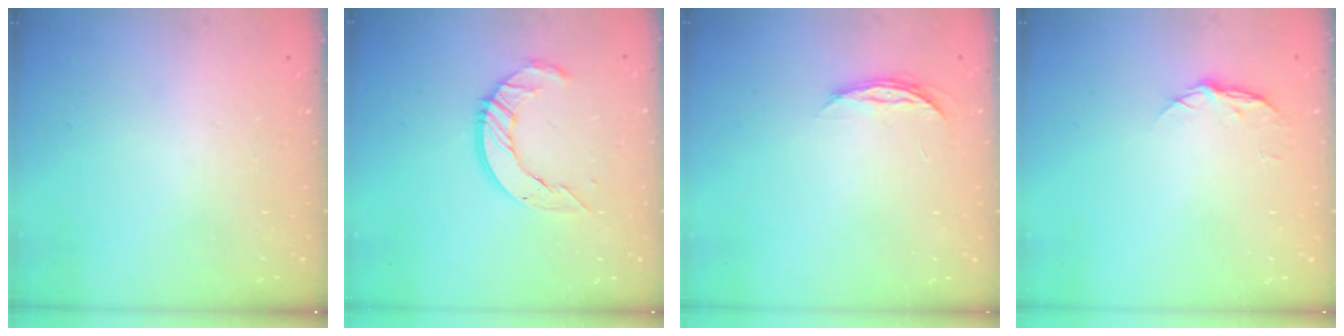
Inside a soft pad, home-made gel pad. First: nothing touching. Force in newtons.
{"total": 10.8, "press": 10.8, "slide": 1.0}
{"total": 4.2, "press": 4.1, "slide": 0.5}
{"total": 5.2, "press": 5.2, "slide": 0.7}